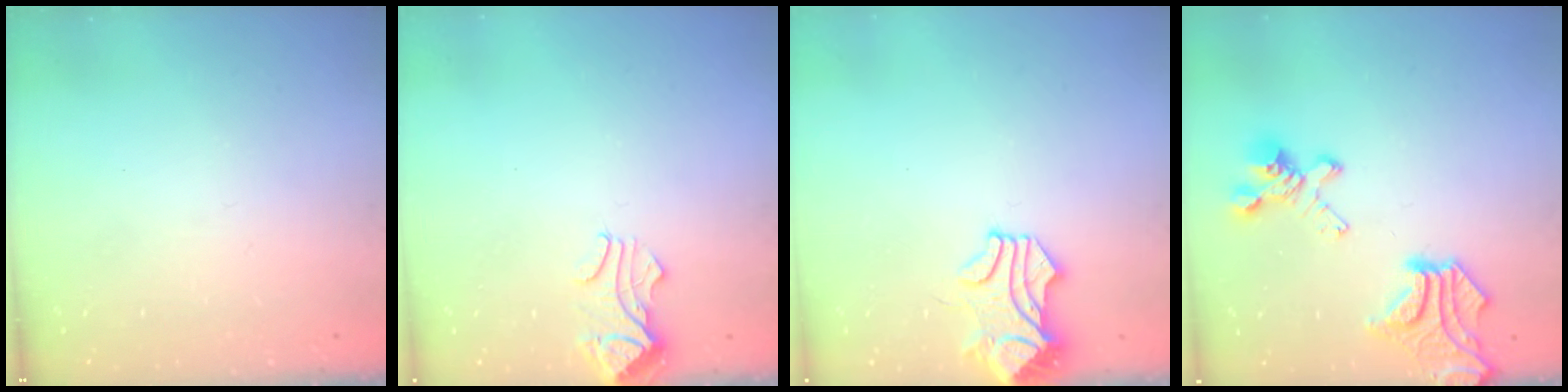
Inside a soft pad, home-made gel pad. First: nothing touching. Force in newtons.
{"total": 1.0, "press": 0.8, "slide": 0.5}
{"total": 1.8, "press": 1.7, "slide": 0.5}
{"total": 8.5, "press": 7.9, "slide": 3.0}